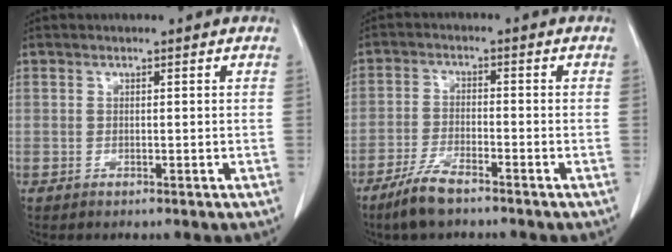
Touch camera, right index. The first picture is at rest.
{"total": 5.7, "force": [-4.4, 1.1, 3.5], "torque": [-0.078, -0.009, -0.086]}